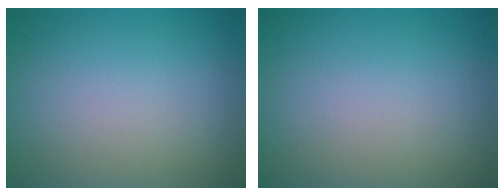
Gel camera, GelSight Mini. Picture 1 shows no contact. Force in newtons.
{"total": 0.0}